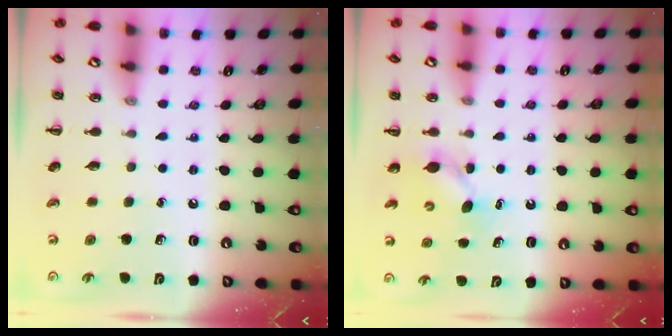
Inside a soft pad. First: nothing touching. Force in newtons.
{"total": 3.9, "press": 3.8, "slide": 1.0}